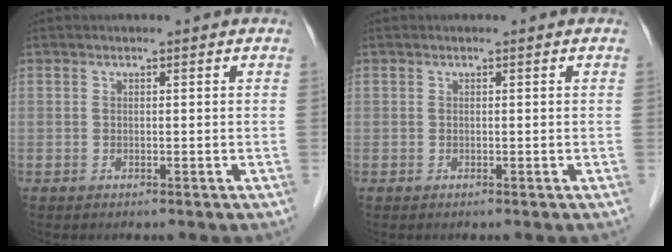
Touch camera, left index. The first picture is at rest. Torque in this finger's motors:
{"motor_torque": [0.02, 0.00, 0.01, 0.00]}